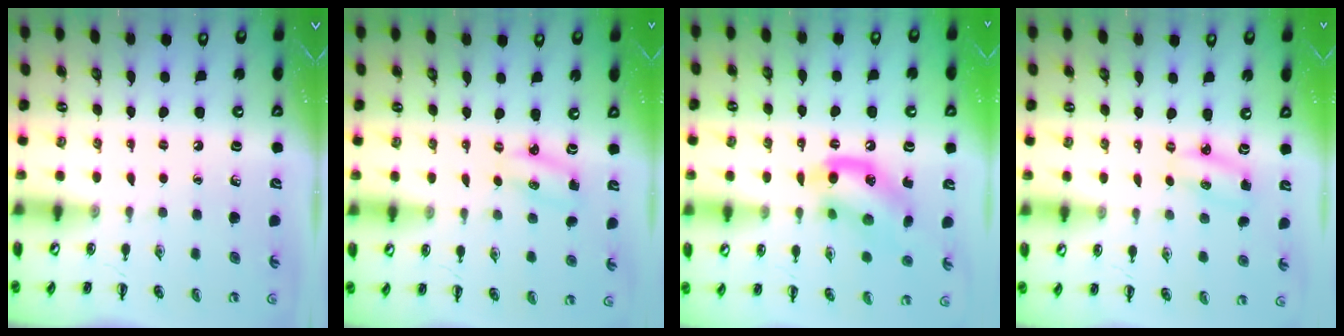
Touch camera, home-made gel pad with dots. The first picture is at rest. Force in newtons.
{"total": 2.8, "press": 2.8, "slide": 0.6}
{"total": 14.2, "press": 13.9, "slide": 2.4}
{"total": 3.3, "press": 3.2, "slide": 0.7}